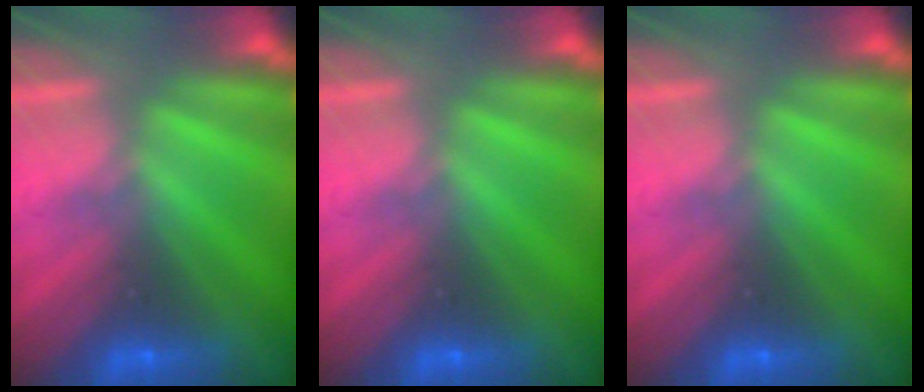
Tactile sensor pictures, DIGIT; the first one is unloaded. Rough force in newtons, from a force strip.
{"total": 0.0}
{"total": 0.0}